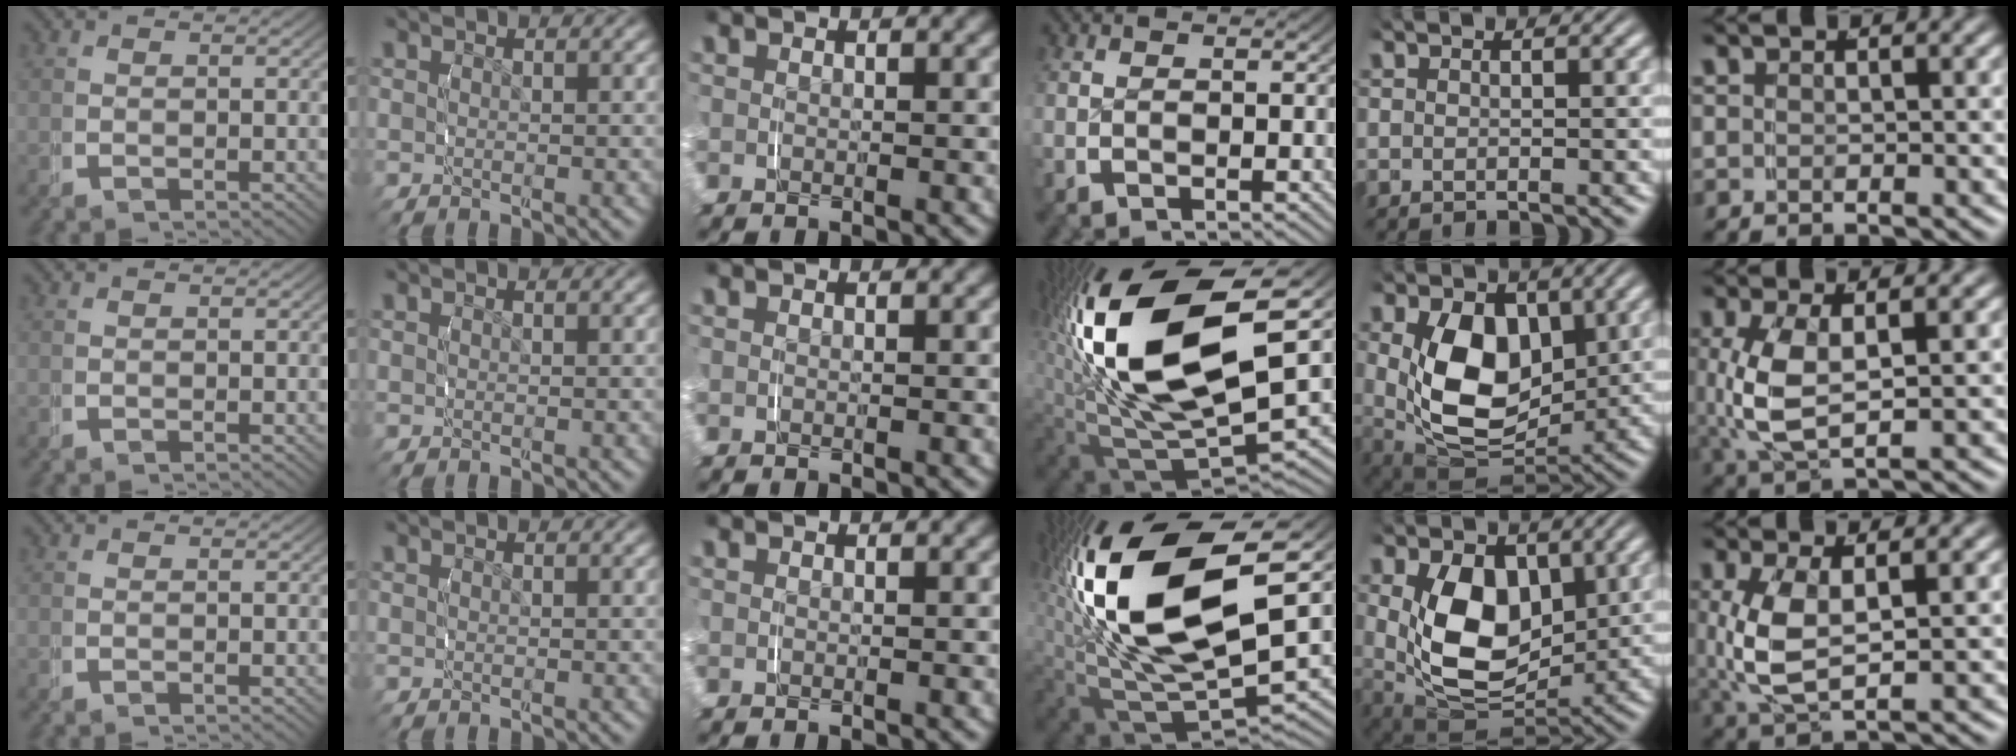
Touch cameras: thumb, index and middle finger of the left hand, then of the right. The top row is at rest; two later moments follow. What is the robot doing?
{"motion": "grasp_and_lifting", "object": "knife"}